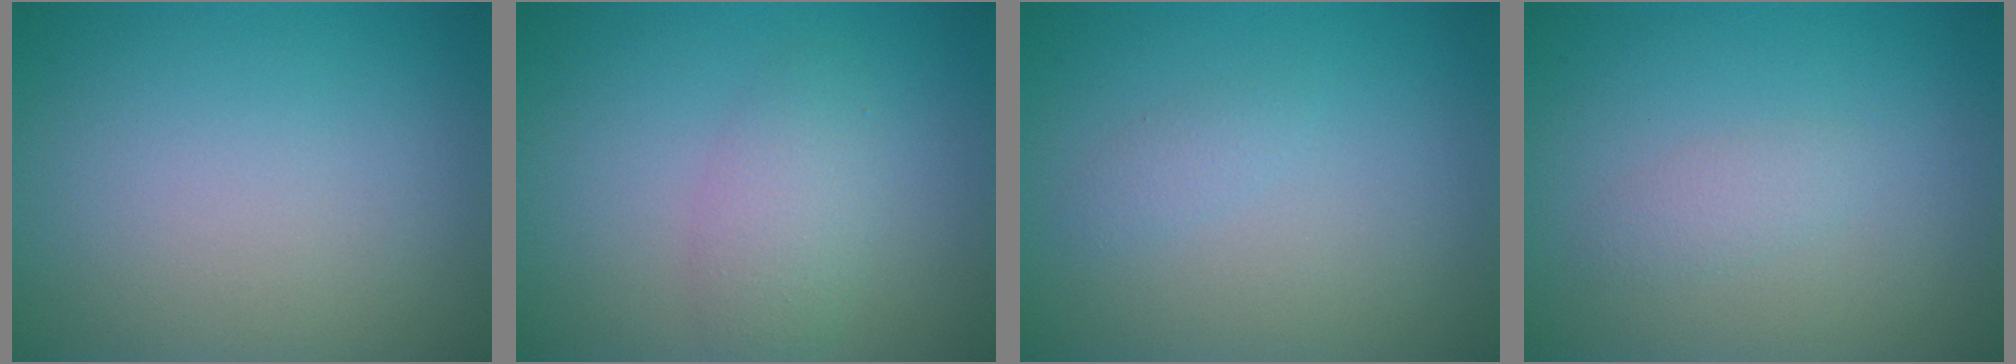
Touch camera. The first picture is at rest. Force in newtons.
{"total": 2.7, "press": 2.7, "slide": 0.2}
{"total": 0.8, "press": 0.8, "slide": 0.0}
{"total": 1.2, "press": 1.2, "slide": 0.0}